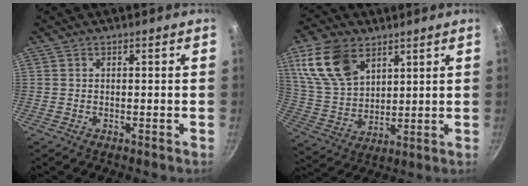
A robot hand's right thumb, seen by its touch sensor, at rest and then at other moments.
{"total": 14.6, "force": [7.3, 9.1, 8.8], "torque": [-0.151, -0.023, 0.155]}